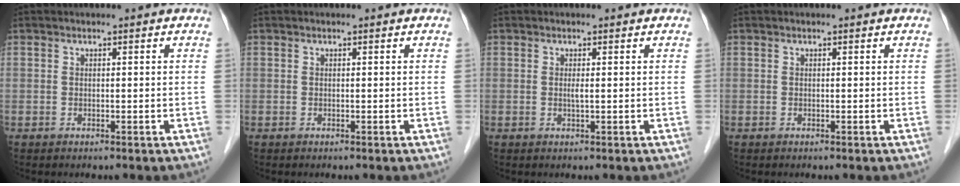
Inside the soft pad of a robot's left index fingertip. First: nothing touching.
{"total": 0.0}
{"total": 0.8, "force": [0.1, 0.0, 0.8], "torque": [-0.018, -0.001, 0.001]}
{"total": 0.0}